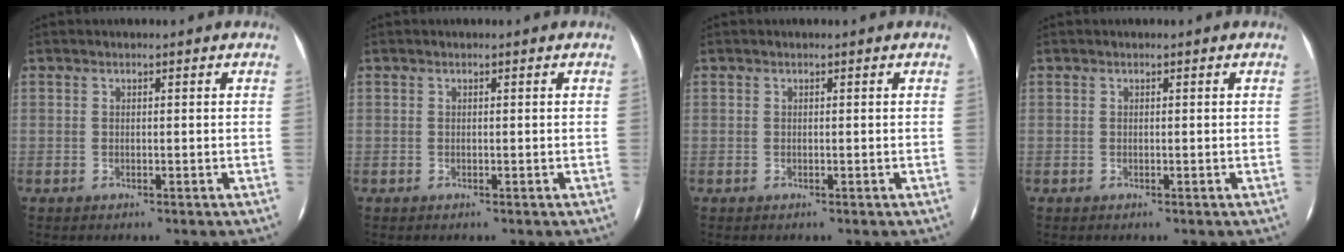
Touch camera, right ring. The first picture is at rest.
{"total": 0.0}
{"total": 0.0}
{"total": 0.0}